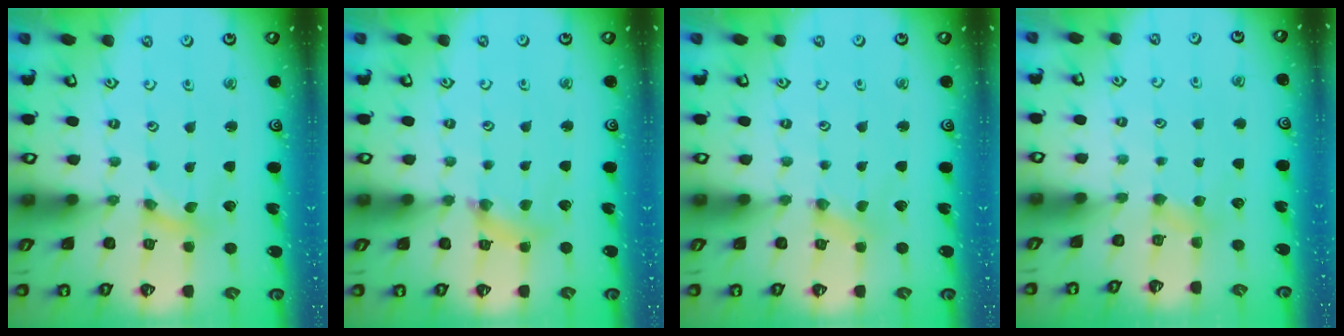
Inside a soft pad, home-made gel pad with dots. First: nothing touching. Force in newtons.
{"total": 5.2, "press": 5.1, "slide": 0.6}
{"total": 0.0}
{"total": 3.7, "press": 3.7, "slide": 0.6}